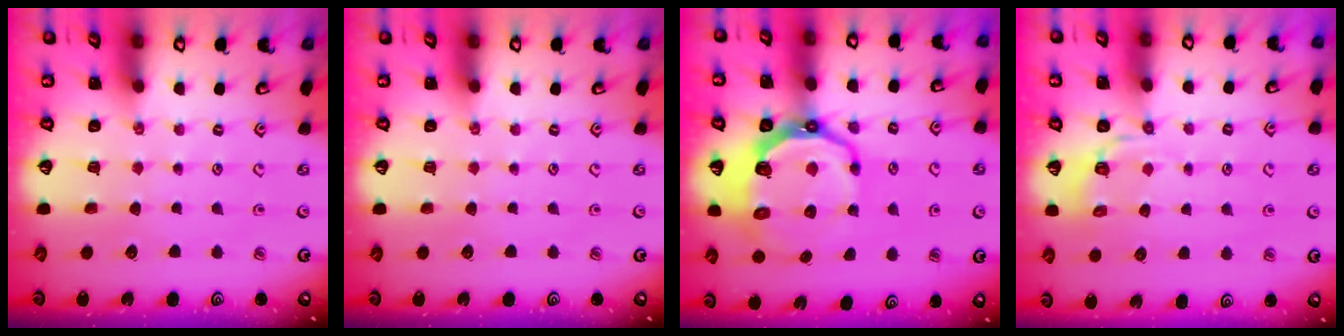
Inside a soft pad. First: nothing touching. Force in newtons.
{"total": 0.0}
{"total": 13.2, "press": 12.4, "slide": 4.4}
{"total": 3.4, "press": 2.9, "slide": 1.8}